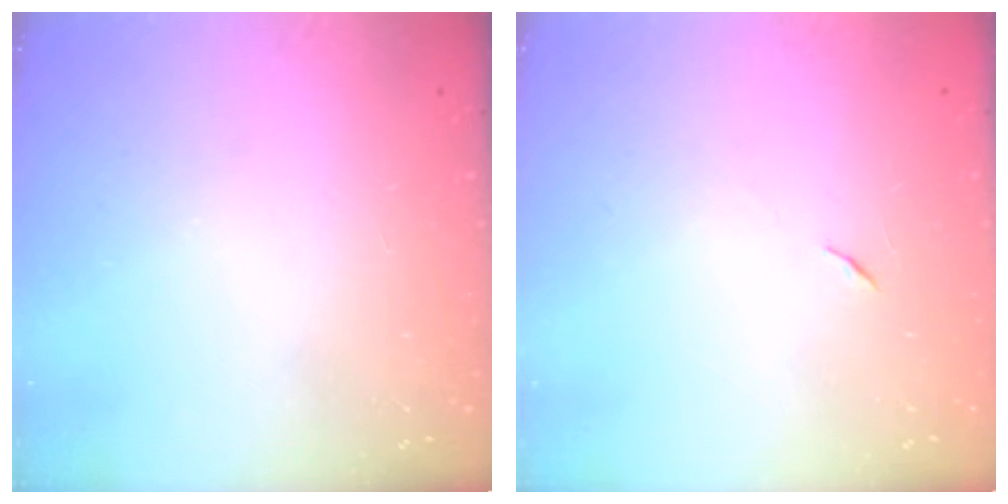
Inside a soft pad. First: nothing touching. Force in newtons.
{"total": 5.3, "press": 4.8, "slide": 2.2}